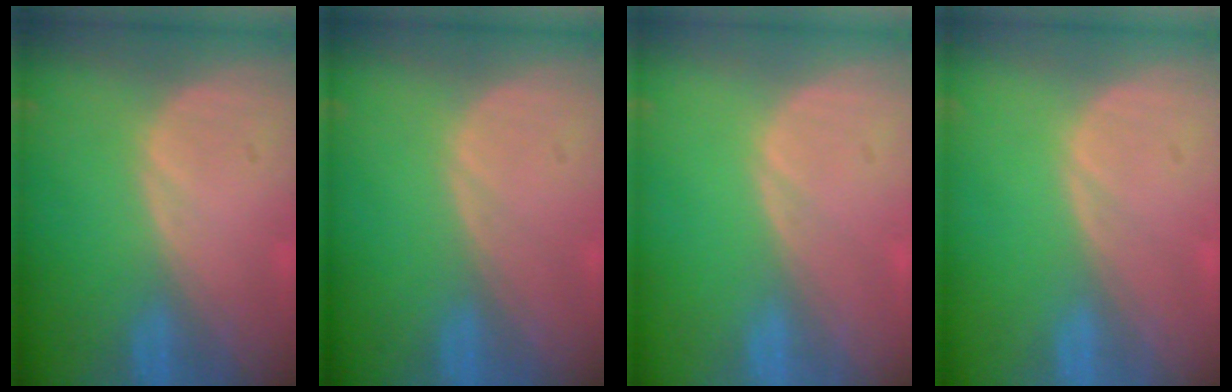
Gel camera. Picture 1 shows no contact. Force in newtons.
{"total": 0.0}
{"total": 0.0}
{"total": 0.0}